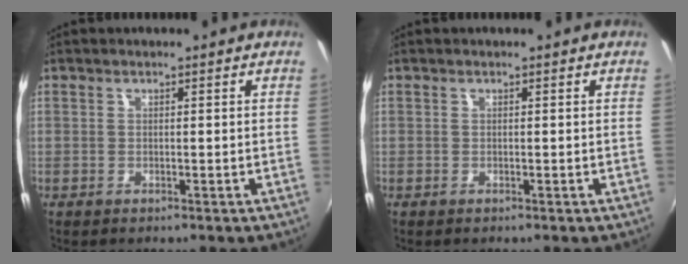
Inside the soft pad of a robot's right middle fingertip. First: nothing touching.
{"total": 0.0}